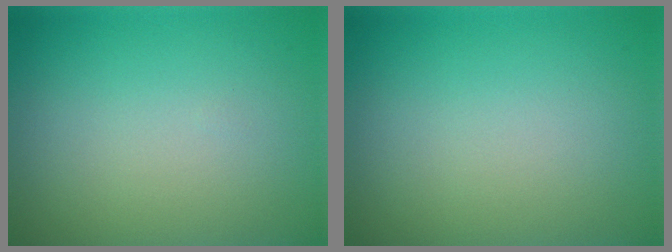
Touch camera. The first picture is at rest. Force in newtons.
{"total": 0.0}